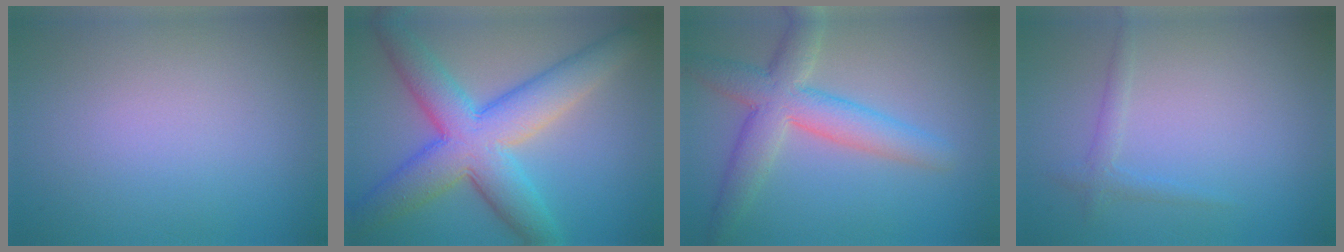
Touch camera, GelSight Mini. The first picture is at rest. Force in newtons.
{"total": 9.6, "press": 9.6, "slide": 0.3}
{"total": 5.9, "press": 5.9, "slide": 0.3}
{"total": 1.3, "press": 1.3, "slide": 0.0}